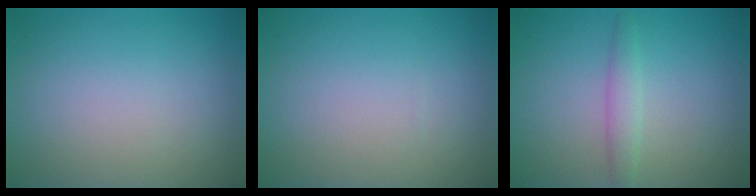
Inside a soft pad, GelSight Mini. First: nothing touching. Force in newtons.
{"total": 0.0}
{"total": 1.8, "press": 1.8, "slide": 0.1}